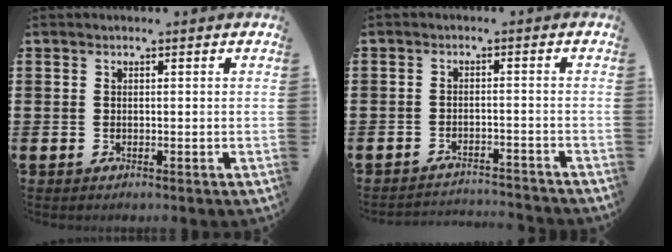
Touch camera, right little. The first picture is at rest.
{"total": 2.3, "force": [-2.3, -0.1, -0.1], "torque": [-0.003, 0.003, -0.050]}